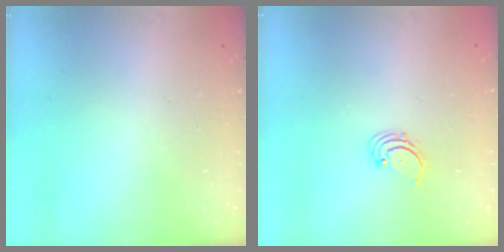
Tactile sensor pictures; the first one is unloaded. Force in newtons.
{"total": 1.7, "press": 1.7, "slide": 0.2}